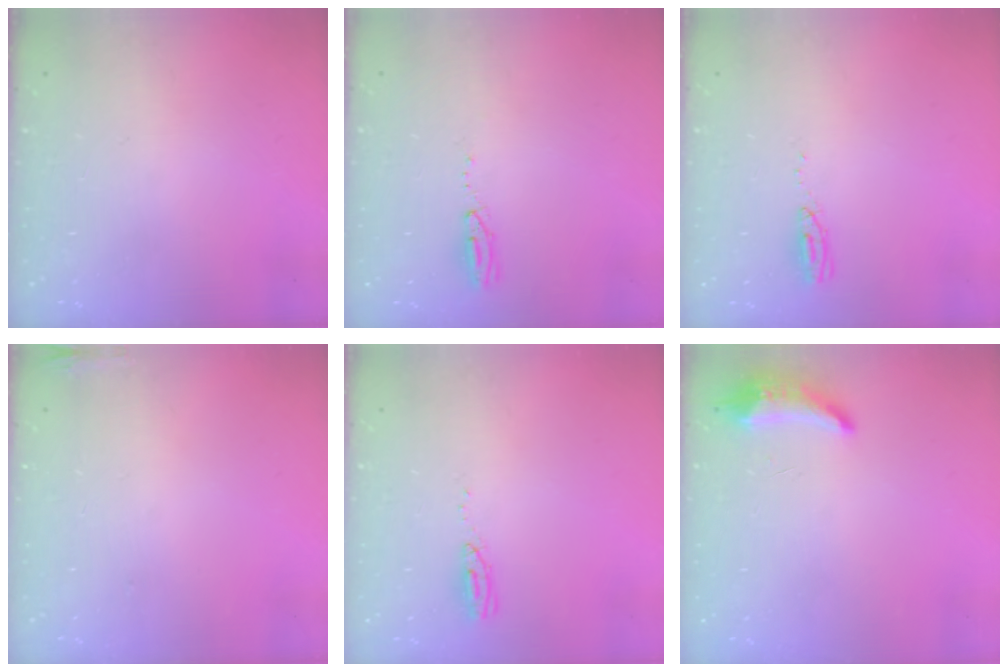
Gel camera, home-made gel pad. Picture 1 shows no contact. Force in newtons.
{"total": 14.6, "press": 5.0, "slide": 13.7}
{"total": 3.6, "press": 3.3, "slide": 1.5}
{"total": 6.3, "press": 5.9, "slide": 2.1}
{"total": 3.6, "press": 3.3, "slide": 1.5}
{"total": 8.5, "press": 8.4, "slide": 1.6}